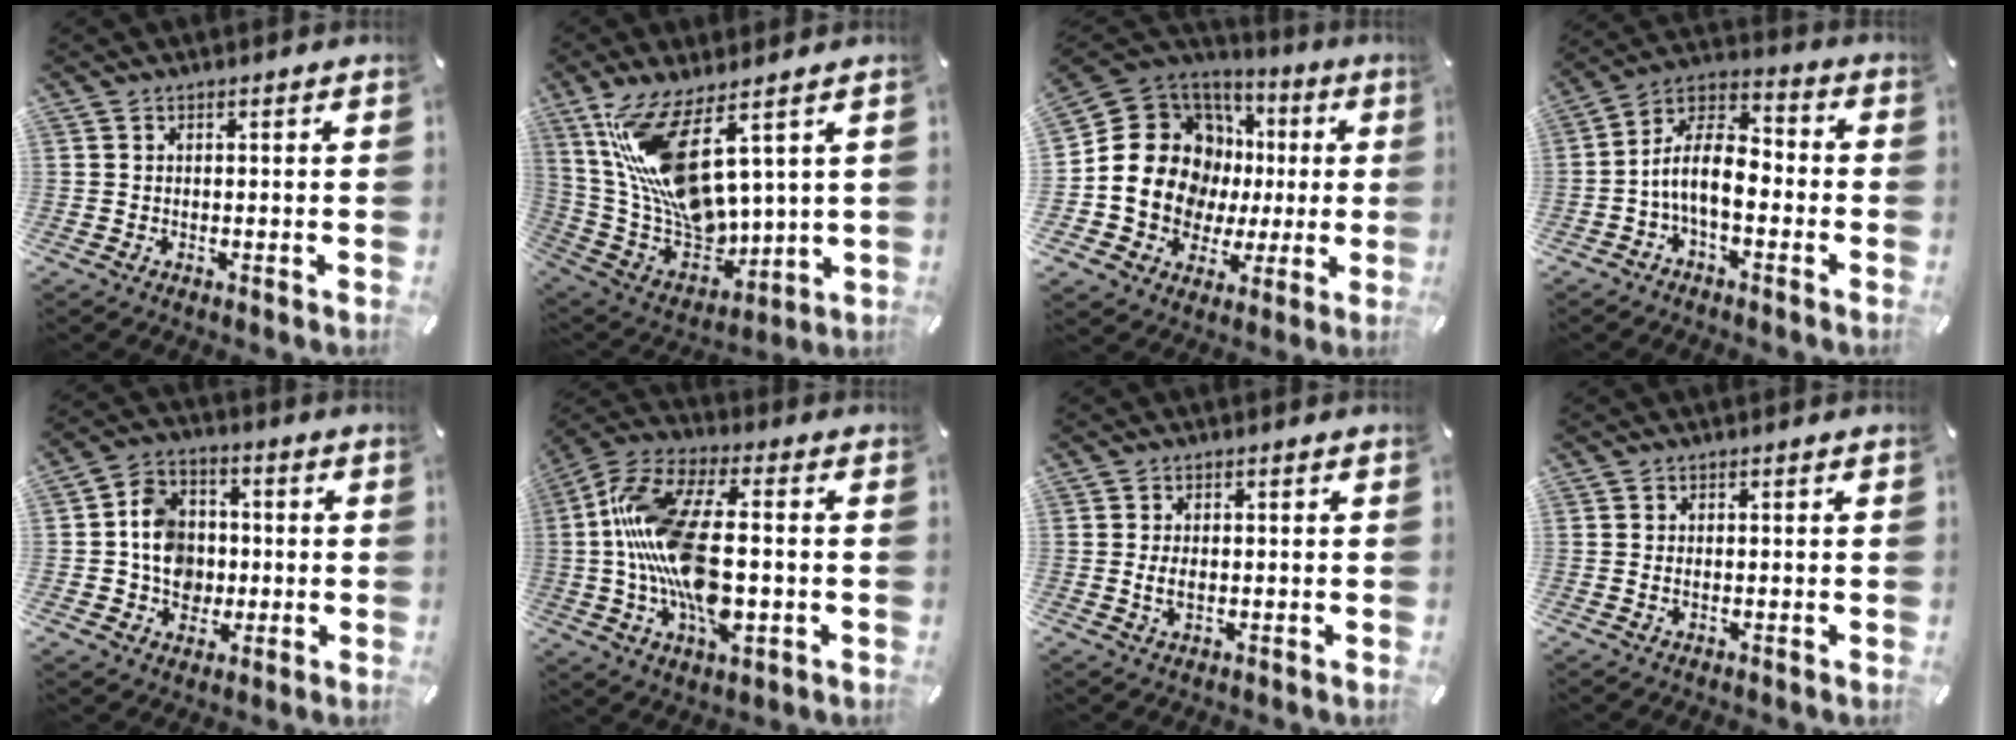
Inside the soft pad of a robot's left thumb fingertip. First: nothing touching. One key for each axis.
{"total": 17.7, "fx": 8.1, "fy": 8.5, "fz": 13.2, "tx": -0.288, "ty": -0.050, "tz": 0.145}
{"total": 17.2, "fx": 2.5, "fy": 15.2, "fz": 7.8, "tx": -0.147, "ty": -0.035, "tz": 0.062}
{"total": 10.9, "fx": -3.3, "fy": 6.0, "fz": 8.4, "tx": -0.177, "ty": 0.004, "tz": -0.063}
{"total": 10.5, "fx": -0.9, "fy": 9.2, "fz": 4.9, "tx": -0.106, "ty": 0.022, "tz": -0.013}
{"total": 20.4, "fx": -1.7, "fy": 10.3, "fz": 17.5, "tx": -0.357, "ty": 0.002, "tz": -0.025}
{"total": 2.9, "fx": -0.2, "fy": 1.6, "fz": 2.4, "tx": -0.054, "ty": 0.000, "tz": -0.006}
{"total": 1.1, "fx": -0.1, "fy": 0.5, "fz": 1.0, "tx": -0.019, "ty": 0.001, "tz": -0.002}